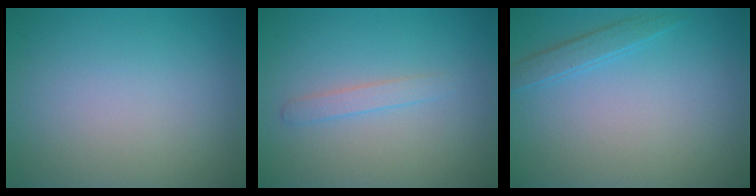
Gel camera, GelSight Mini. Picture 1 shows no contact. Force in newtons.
{"total": 1.2, "press": 1.2, "slide": 0.1}
{"total": 1.6, "press": 1.6, "slide": 0.1}